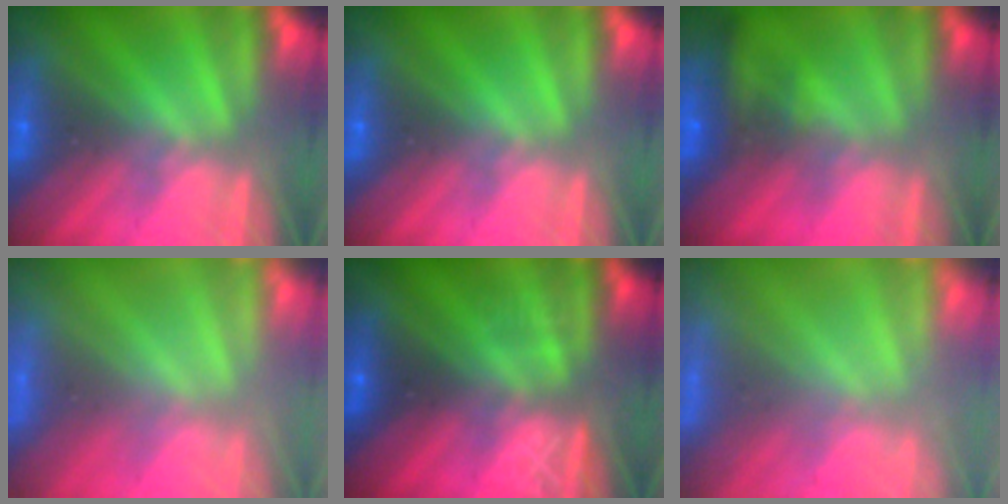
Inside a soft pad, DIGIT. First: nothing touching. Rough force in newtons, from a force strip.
{"total": 0.0}
{"total": 9.3}
{"total": 9.6}
{"total": 3.1}
{"total": 7.7}